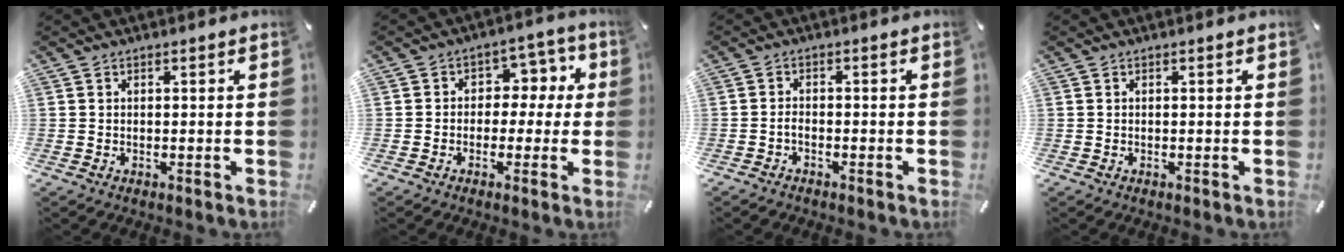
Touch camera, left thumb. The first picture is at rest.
{"total": 7.2, "force": [-0.1, 6.3, 3.3], "torque": [-0.032, 0.005, -0.009]}
{"total": 1.7, "force": [-1.1, 0.8, 1.0], "torque": [-0.020, 0.007, -0.023]}
{"total": 0.0}